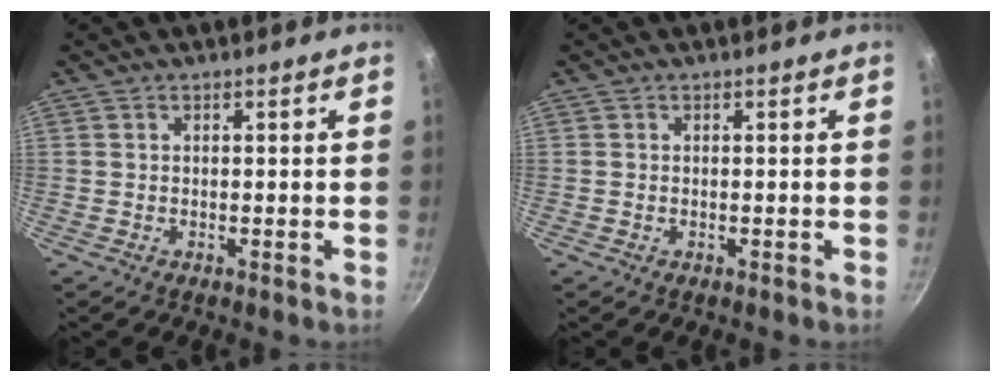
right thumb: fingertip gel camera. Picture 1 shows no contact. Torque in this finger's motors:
{"motor_torque": [0.50, 0.07, 0.15, -0.35, -0.05]}